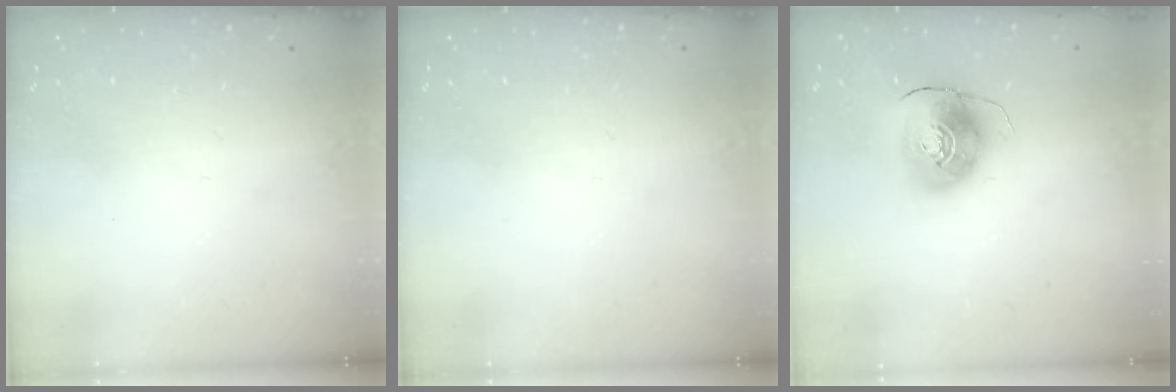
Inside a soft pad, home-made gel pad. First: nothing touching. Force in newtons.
{"total": 0.0}
{"total": 9.3, "press": 9.3, "slide": 1.1}